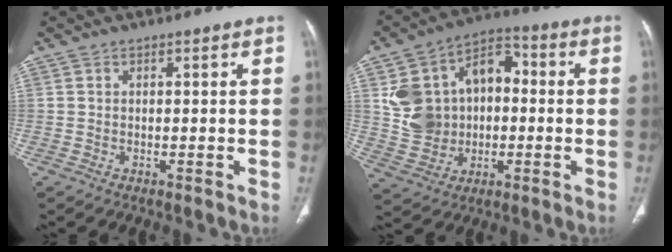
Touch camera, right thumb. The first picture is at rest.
{"total": 16.0, "force": [1.0, 12.8, 9.5], "torque": [-0.126, 0.039, 0.022]}